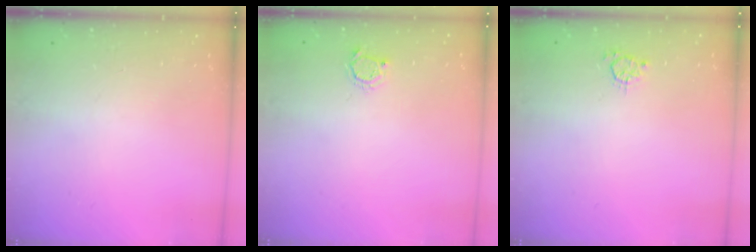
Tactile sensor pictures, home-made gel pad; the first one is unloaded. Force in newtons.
{"total": 3.3, "press": 3.2, "slide": 0.4}
{"total": 2.9, "press": 2.9, "slide": 0.5}